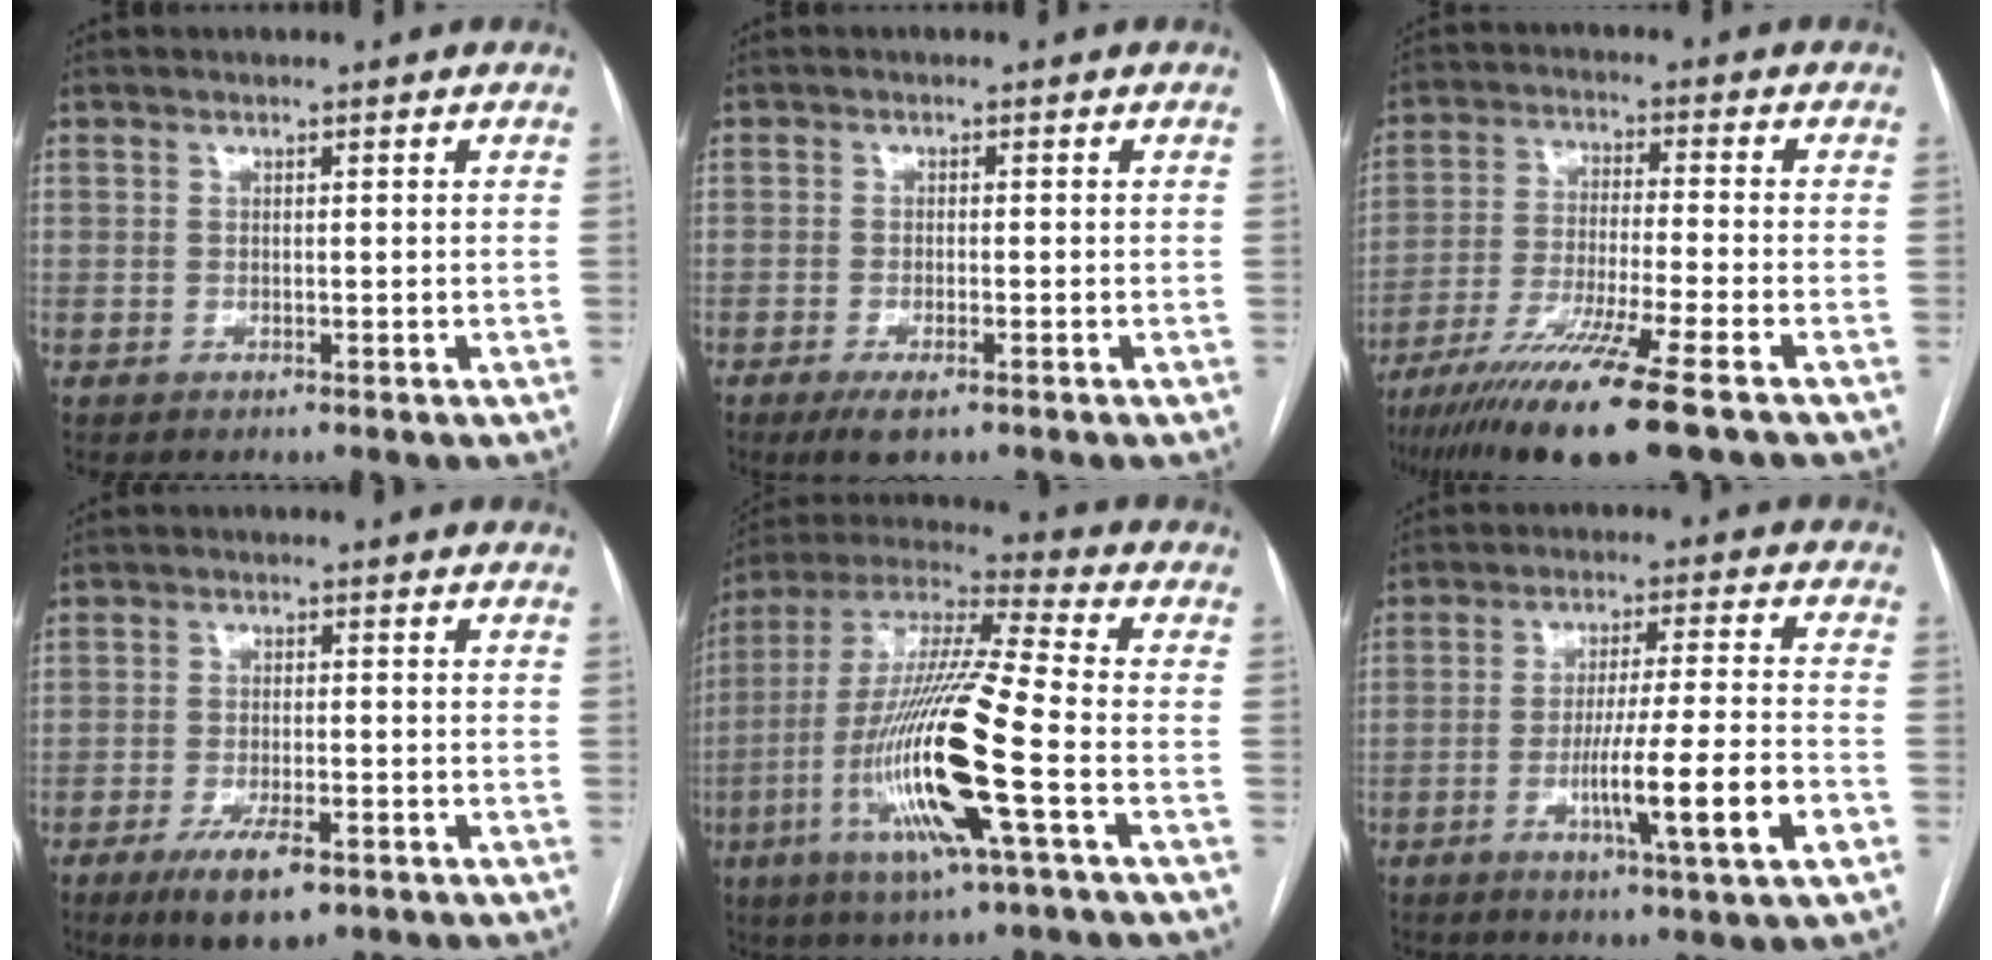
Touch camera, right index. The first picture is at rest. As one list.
[{"total": 3.6, "force": [-2.3, 0.8, 2.7], "torque": [-0.054, -0.007, -0.036]}, {"total": 15.0, "force": [-10.1, -0.6, 11.1], "torque": [-0.208, -0.045, -0.175]}, {"total": 7.1, "force": [-4.2, 2.2, 5.3], "torque": [-0.094, -0.010, -0.064]}, {"total": 19.4, "force": [-5.9, 0.4, 18.5], "torque": [-0.382, -0.019, -0.115]}, {"total": 12.0, "force": [-4.3, -0.8, 11.2], "torque": [-0.192, -0.011, -0.071]}]